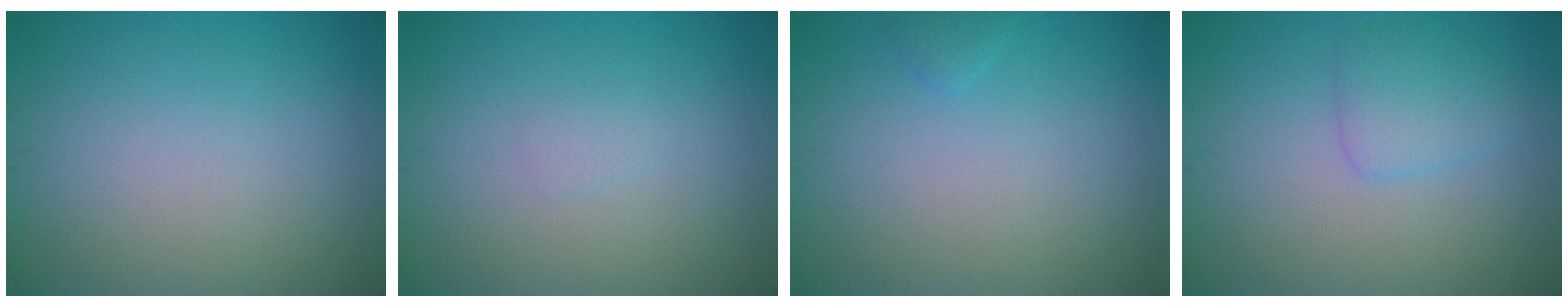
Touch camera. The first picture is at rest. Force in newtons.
{"total": 0.6, "press": 0.6, "slide": 0.1}
{"total": 0.6, "press": 0.6, "slide": 0.0}
{"total": 2.2, "press": 2.2, "slide": 0.1}